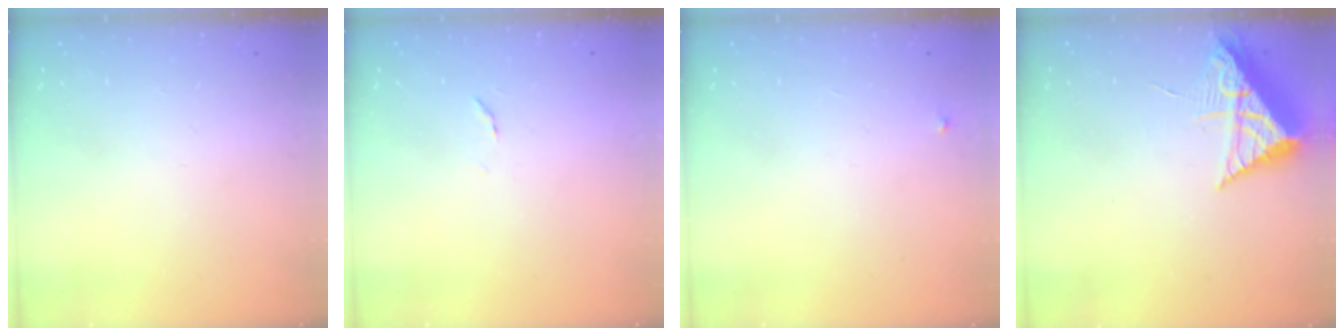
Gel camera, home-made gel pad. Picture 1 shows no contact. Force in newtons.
{"total": 5.9, "press": 5.9, "slide": 0.4}
{"total": 2.1, "press": 2.1, "slide": 0.1}
{"total": 9.8, "press": 9.8, "slide": 0.6}